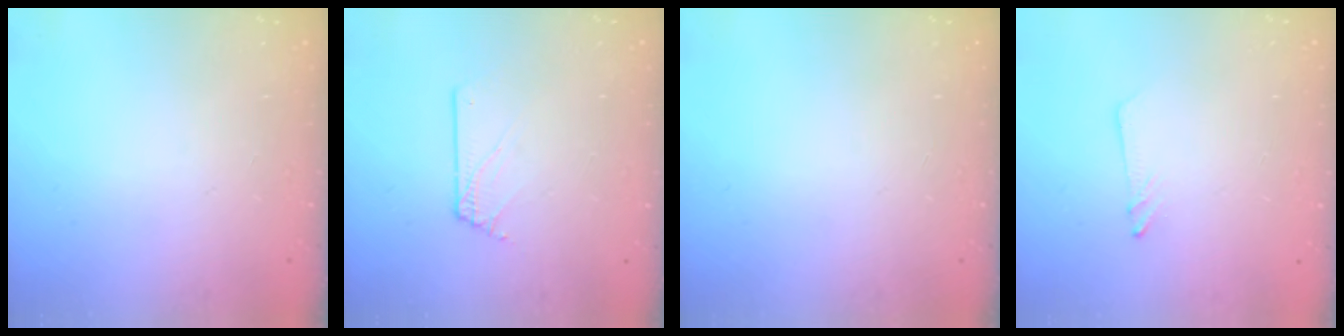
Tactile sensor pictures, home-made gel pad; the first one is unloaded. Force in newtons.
{"total": 1.7, "press": 1.7, "slide": 0.2}
{"total": 0.0}
{"total": 1.3, "press": 1.3, "slide": 0.1}